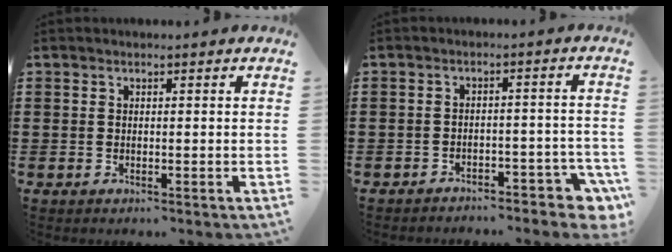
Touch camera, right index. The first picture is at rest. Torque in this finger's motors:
{"motor_torque": [-0.59, -0.10, 0.05, -0.03]}